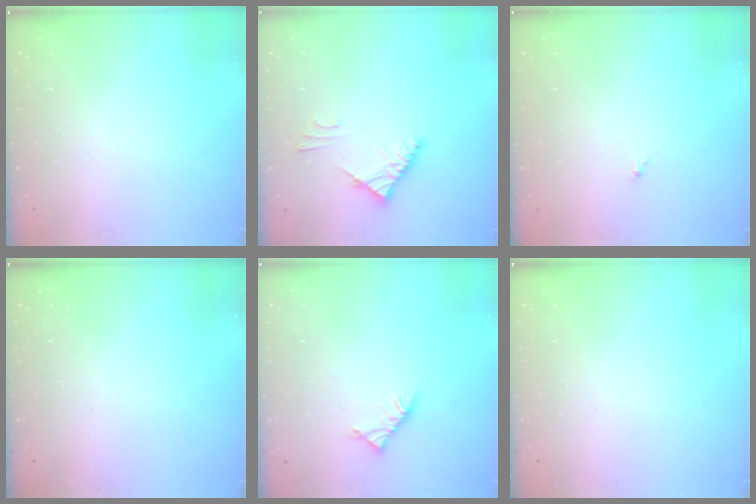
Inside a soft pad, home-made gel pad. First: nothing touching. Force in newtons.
{"total": 4.4, "press": 4.3, "slide": 0.8}
{"total": 0.0}
{"total": 0.0}
{"total": 3.4, "press": 3.3, "slide": 0.8}
{"total": 0.0}